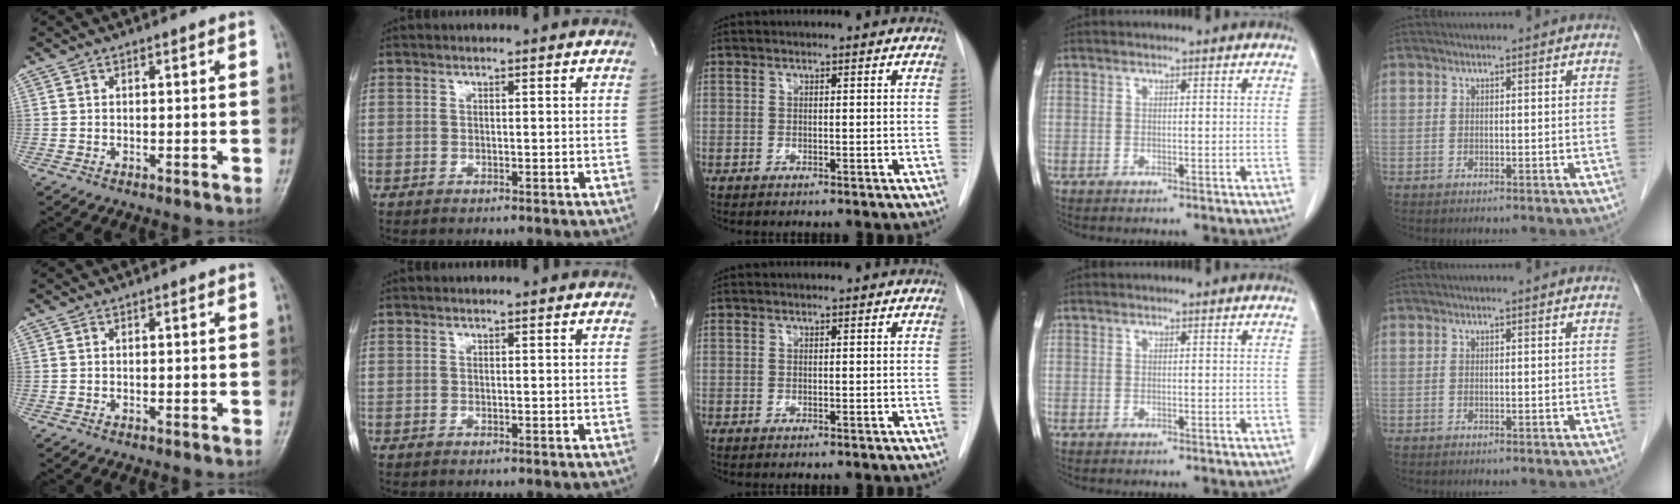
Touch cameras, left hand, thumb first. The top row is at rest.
{}